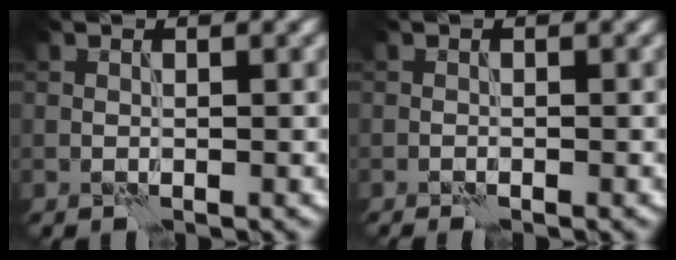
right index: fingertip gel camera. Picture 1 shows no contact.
{"total": 0.7, "force": [-0.5, 0.1, 0.5], "torque": [-0.009, -0.002, -0.009]}